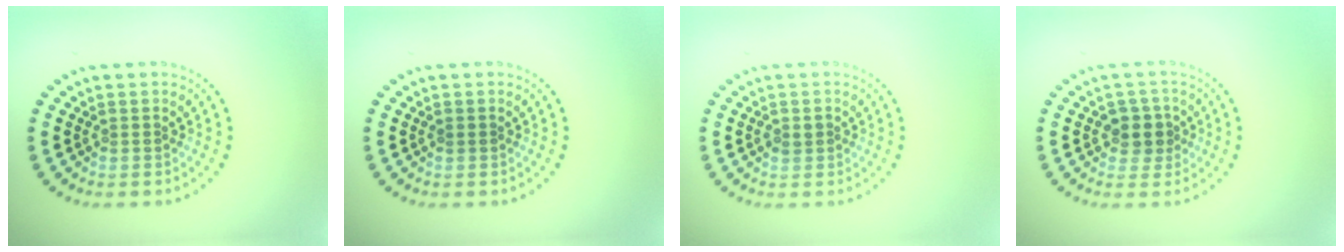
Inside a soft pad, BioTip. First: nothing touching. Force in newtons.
{"total": 0.5, "press": 0.5, "slide": 0.2}
{"total": 1.0, "press": 1.0, "slide": 0.1}
{"total": 2.6, "press": 2.4, "slide": 1.0}